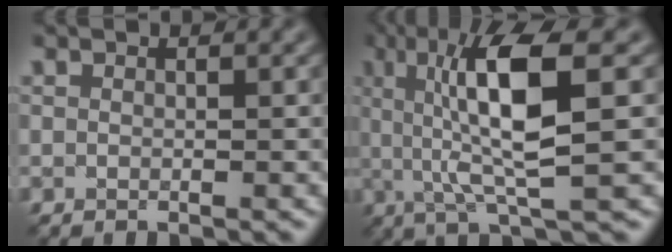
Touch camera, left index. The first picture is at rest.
{"total": 8.8, "force": [1.6, 1.9, 8.5], "torque": [-0.144, 0.000, 0.031]}